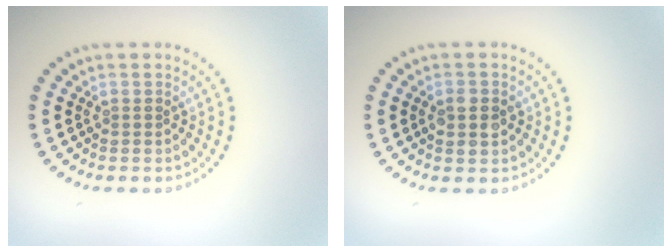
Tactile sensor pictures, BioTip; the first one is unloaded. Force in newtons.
{"total": 2.5, "press": 2.5, "slide": 0.1}